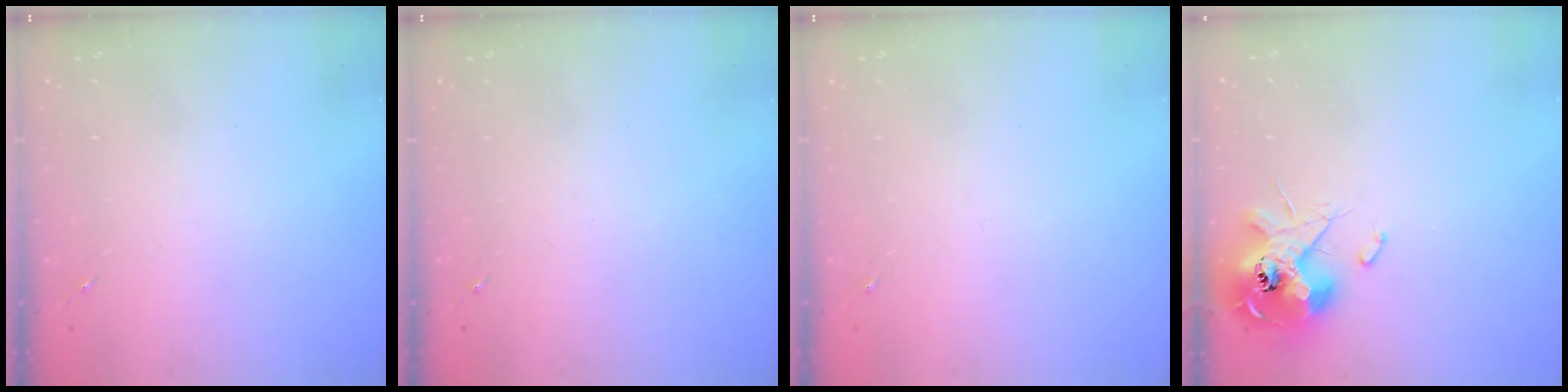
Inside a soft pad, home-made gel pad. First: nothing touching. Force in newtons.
{"total": 0.0}
{"total": 0.0}
{"total": 13.1, "press": 13.0, "slide": 1.6}